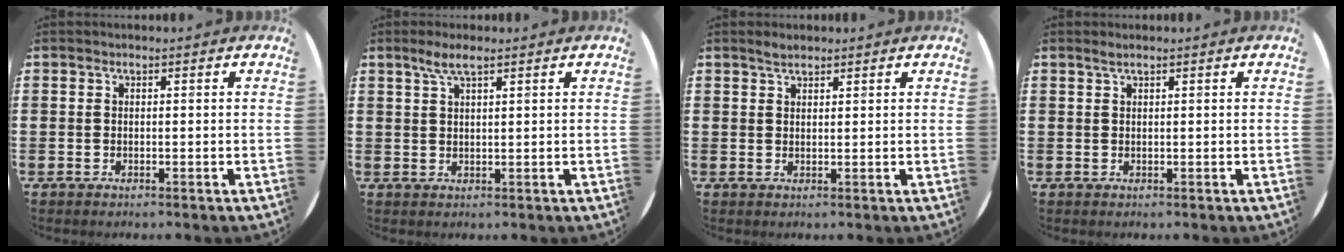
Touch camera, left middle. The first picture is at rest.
{"total": 3.0, "force": [2.0, 0.5, 2.2], "torque": [-0.047, 0.005, 0.034]}
{"total": 1.6, "force": [1.4, 0.5, 0.6], "torque": [-0.013, 0.004, 0.026]}
{"total": 0.7, "force": [0.5, 0.0, 0.5], "torque": [-0.009, 0.002, 0.009]}